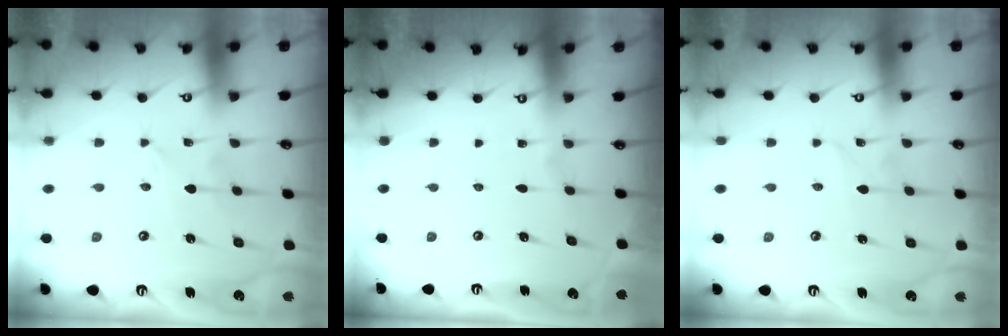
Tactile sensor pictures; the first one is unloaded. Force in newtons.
{"total": 0.0}
{"total": 1.2, "press": 1.2, "slide": 0.1}